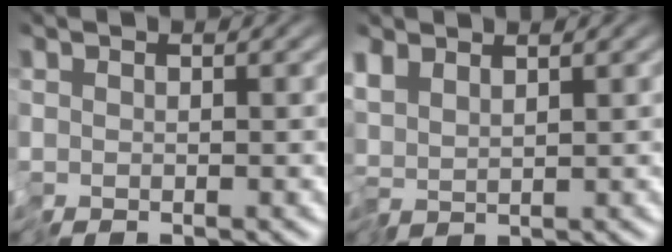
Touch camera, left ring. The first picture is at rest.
{"total": 2.0, "force": [1.6, 0.5, 1.1], "torque": [-0.029, 0.005, 0.035]}